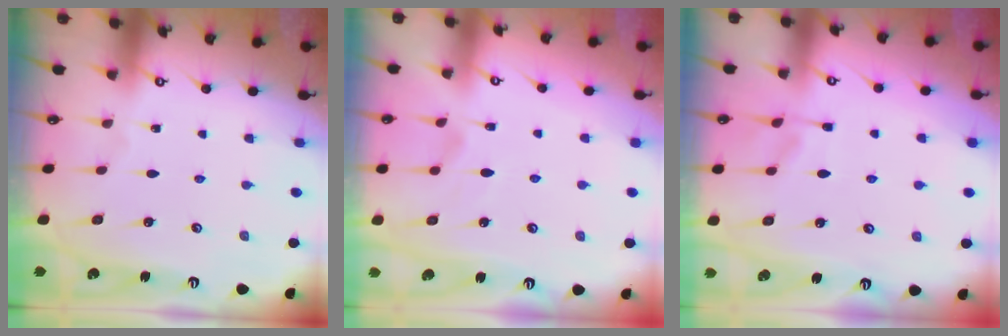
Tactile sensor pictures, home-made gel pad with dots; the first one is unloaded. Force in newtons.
{"total": 1.7, "press": 1.2, "slide": 1.2}
{"total": 1.2, "press": 0.1, "slide": 1.2}